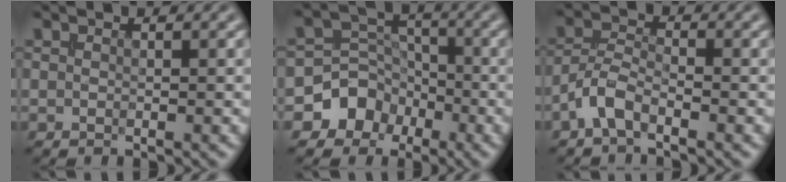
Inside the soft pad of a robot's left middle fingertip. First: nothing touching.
{"total": 4.8, "force": [-2.4, 4.1, 0.9], "torque": [0.018, 0.020, -0.062]}
{"total": 2.7, "force": [-1.8, 1.0, 1.7], "torque": [-0.036, 0.008, -0.046]}